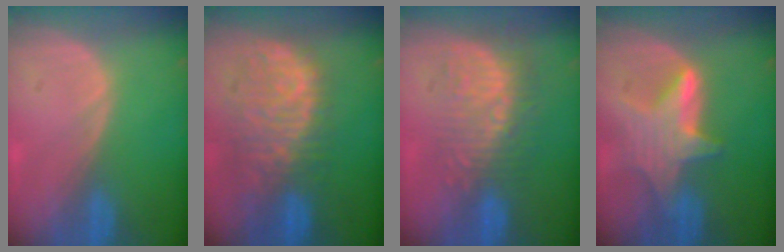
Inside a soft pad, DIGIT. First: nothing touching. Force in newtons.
{"total": 11.0, "press": 9.6, "slide": 5.4}
{"total": 9.8, "press": 8.7, "slide": 4.5}
{"total": 6.6, "press": 6.6, "slide": 0.2}